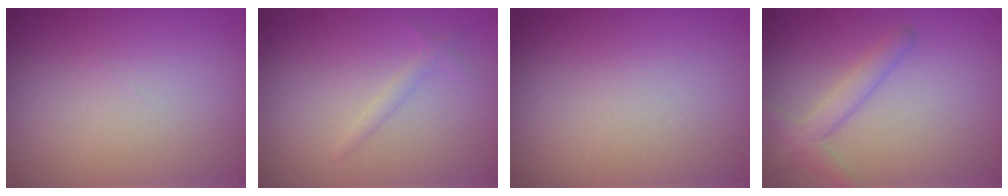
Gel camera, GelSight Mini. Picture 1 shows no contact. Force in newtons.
{"total": 0.9, "press": 0.9, "slide": 0.1}
{"total": 0.0}
{"total": 2.5, "press": 2.5, "slide": 0.1}